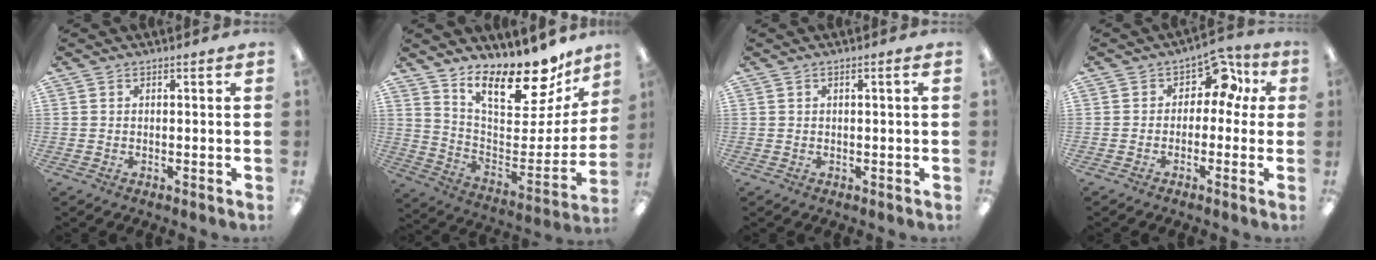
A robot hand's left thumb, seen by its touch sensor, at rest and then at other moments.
{"total": 19.6, "force": [15.1, 7.1, 10.3], "torque": [-0.138, -0.121, 0.255]}
{"total": 1.4, "force": [0.2, 0.1, 1.4], "torque": [-0.024, -0.001, 0.004]}
{"total": 8.0, "force": [3.0, 5.3, 5.2], "torque": [-0.078, -0.005, 0.050]}